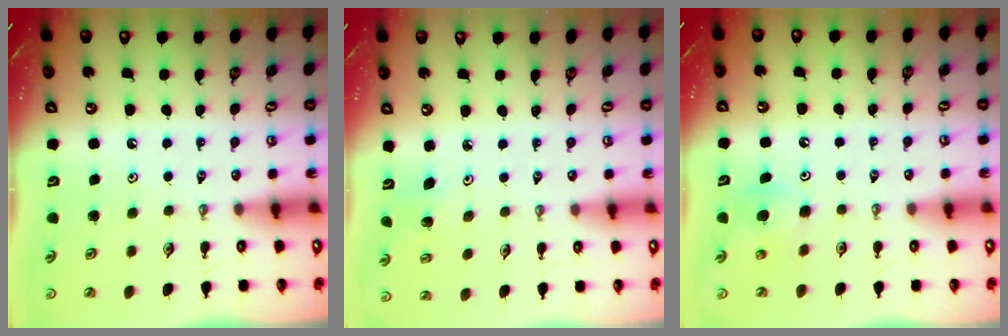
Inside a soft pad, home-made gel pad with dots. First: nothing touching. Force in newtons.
{"total": 2.8, "press": 2.8, "slide": 0.3}
{"total": 5.9, "press": 5.9, "slide": 0.6}